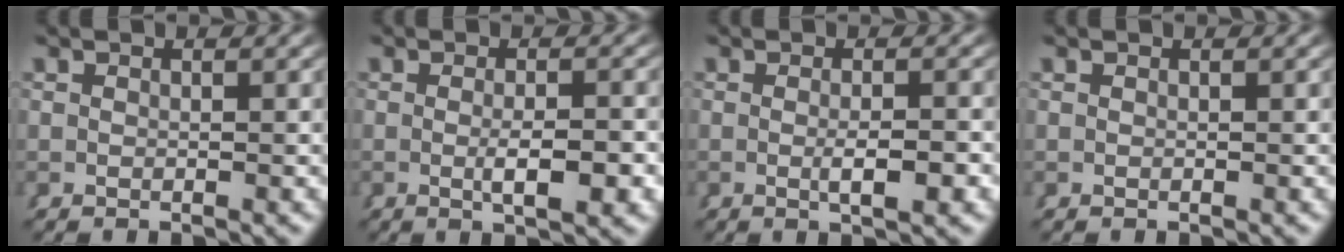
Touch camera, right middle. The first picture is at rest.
{"total": 2.8, "force": [-1.0, 0.4, 2.6], "torque": [-0.037, -0.008, -0.013]}
{"total": 2.1, "force": [-0.9, 0.2, 1.9], "torque": [-0.027, -0.006, -0.012]}
{"total": 0.0}